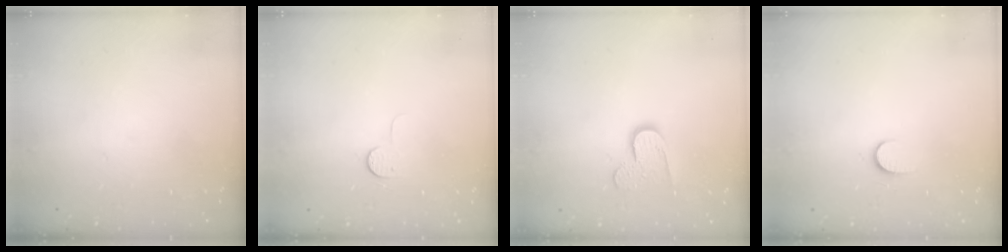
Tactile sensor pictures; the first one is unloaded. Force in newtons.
{"total": 4.9, "press": 4.9, "slide": 0.5}
{"total": 8.0, "press": 8.0, "slide": 0.6}
{"total": 5.7, "press": 5.7, "slide": 0.5}